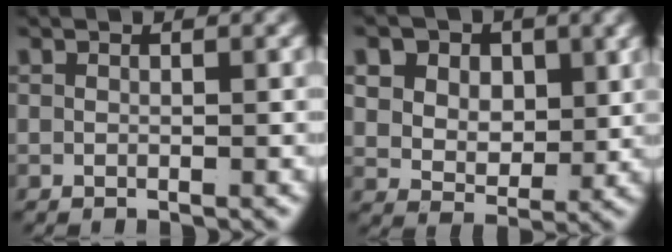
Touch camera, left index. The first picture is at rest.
{"total": 7.2, "force": [1.8, 5.9, 3.8], "torque": [-0.082, -0.024, 0.033]}